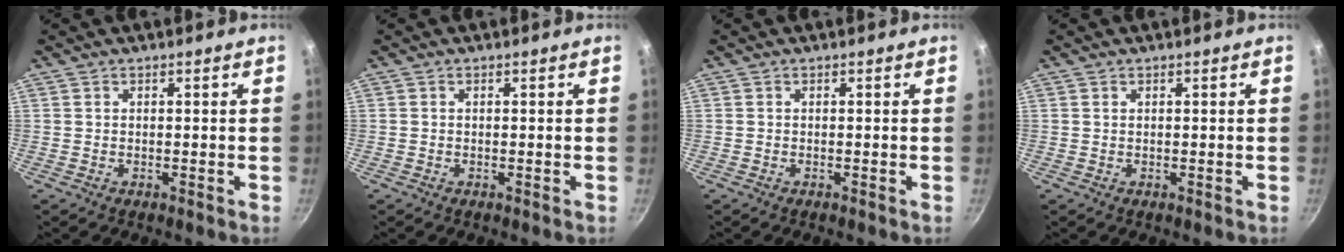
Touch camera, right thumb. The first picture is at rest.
{"total": 0.0}
{"total": 0.0}
{"total": 0.0}